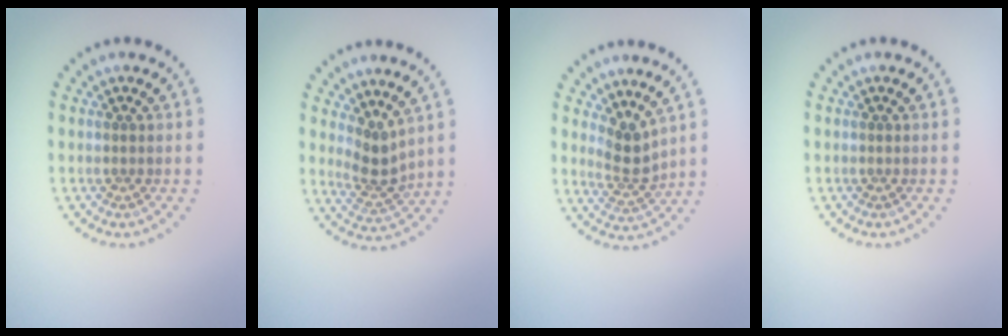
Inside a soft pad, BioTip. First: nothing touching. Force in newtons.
{"total": 2.5, "press": 1.8, "slide": 1.7}
{"total": 2.4, "press": 1.7, "slide": 1.8}
{"total": 0.0}